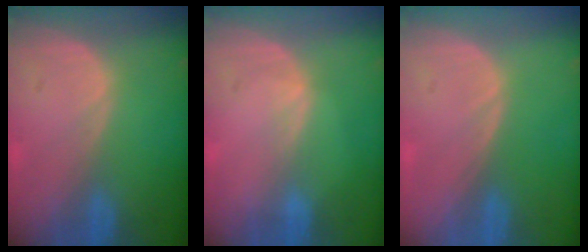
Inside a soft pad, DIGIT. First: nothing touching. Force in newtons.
{"total": 0.9, "press": 0.8, "slide": 0.2}
{"total": 0.0}